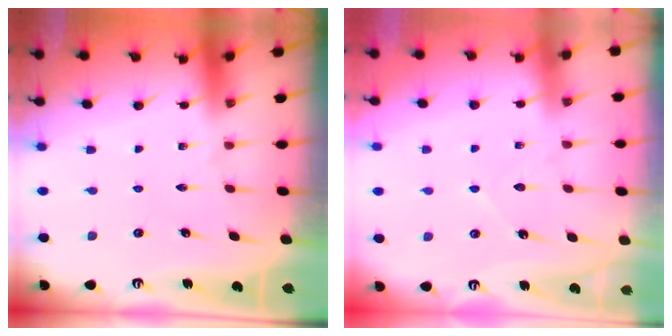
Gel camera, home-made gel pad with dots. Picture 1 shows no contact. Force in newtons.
{"total": 5.0, "press": 5.0, "slide": 0.6}